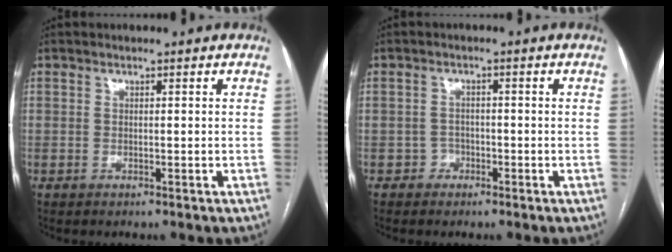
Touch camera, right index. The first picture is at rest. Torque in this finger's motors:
{"motor_torque": [-0.18, 0.05, -0.03, -0.04]}